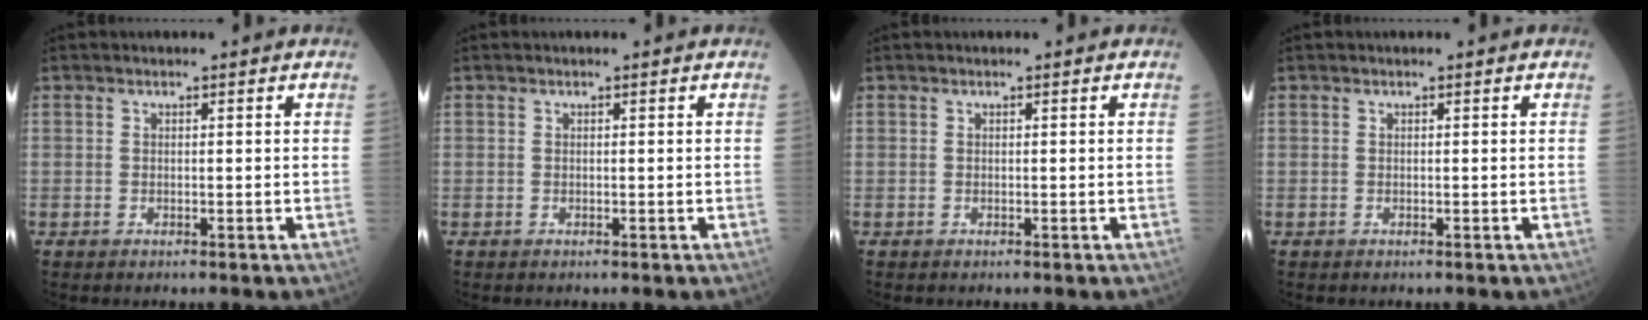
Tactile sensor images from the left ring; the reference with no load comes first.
{"total": 0.0}
{"total": 0.0}
{"total": 0.0}